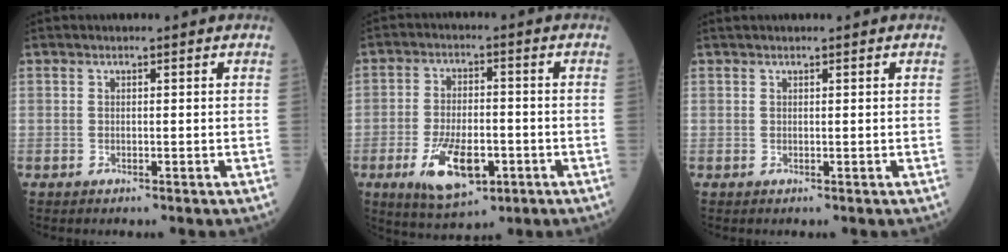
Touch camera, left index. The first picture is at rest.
{"total": 9.9, "force": [-3.9, 4.3, 8.0], "torque": [-0.156, -0.010, -0.060]}
{"total": 1.6, "force": [1.4, 0.0, 0.7], "torque": [-0.007, 0.022, 0.024]}